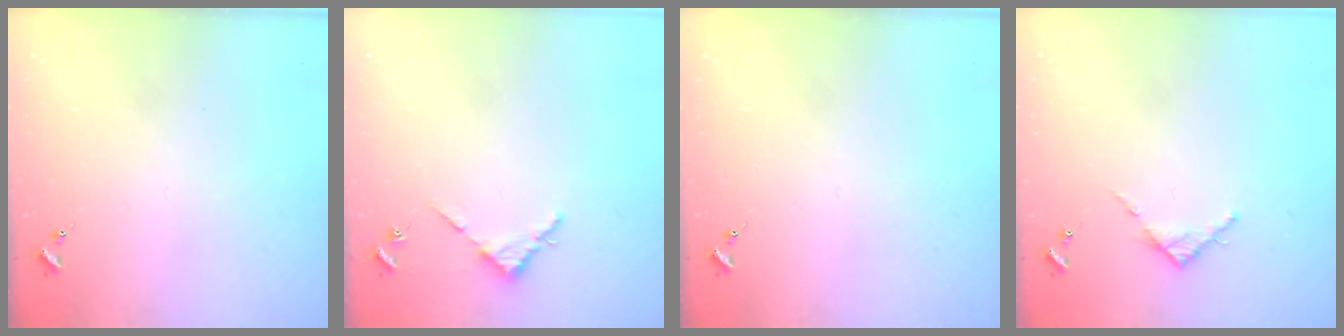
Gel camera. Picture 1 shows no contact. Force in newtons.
{"total": 2.7, "press": 2.7, "slide": 0.3}
{"total": 0.0}
{"total": 3.7, "press": 3.7, "slide": 0.5}